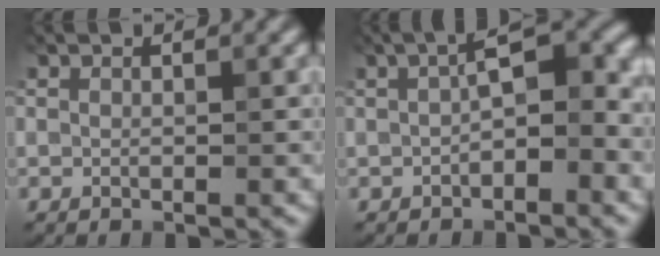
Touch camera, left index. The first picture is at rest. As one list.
[{"total": 6.1, "force": [0.4, 2.5, 5.6], "torque": [-0.081, 0.019, -0.004]}]